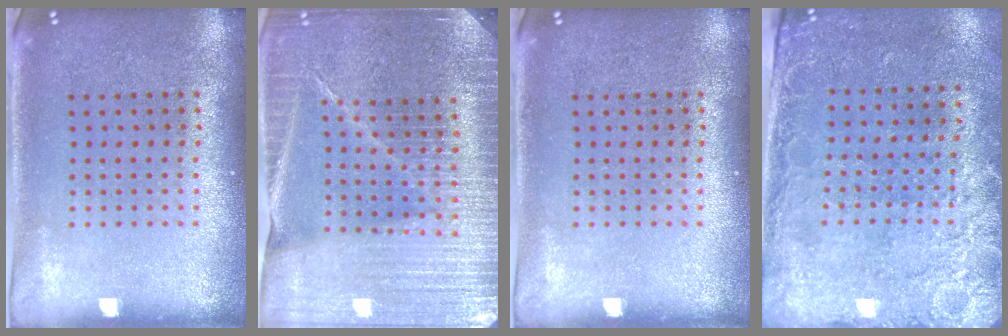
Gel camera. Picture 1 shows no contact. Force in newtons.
{"total": 4.5, "press": 4.2, "slide": 1.6}
{"total": 0.0}
{"total": 2.7, "press": 2.2, "slide": 1.5}